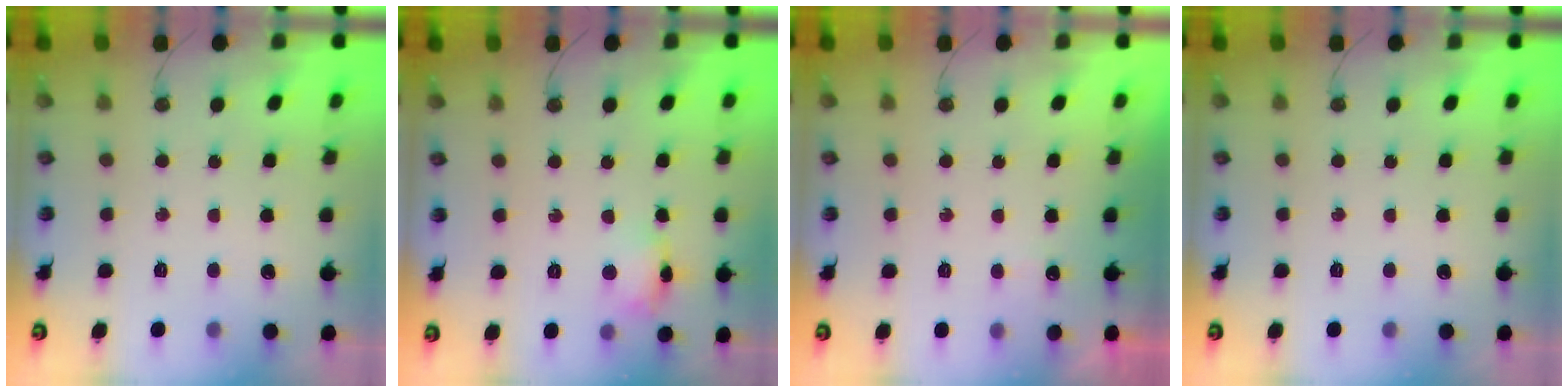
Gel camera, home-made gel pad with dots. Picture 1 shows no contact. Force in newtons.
{"total": 8.4, "press": 8.4, "slide": 0.7}
{"total": 2.9, "press": 2.8, "slide": 0.7}
{"total": 0.0}